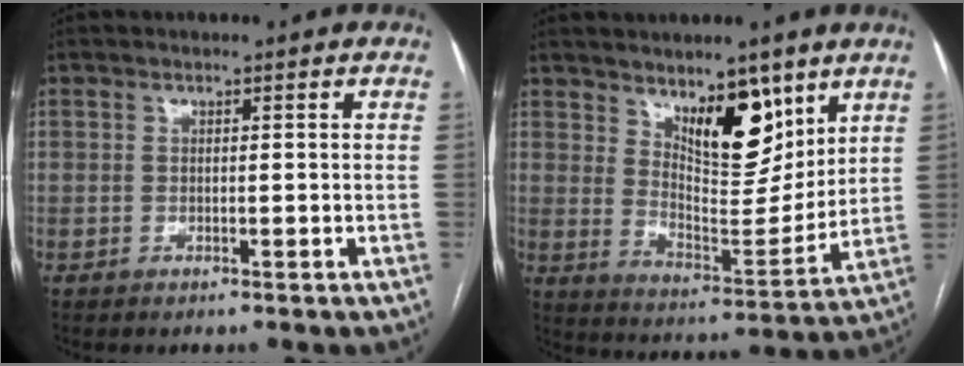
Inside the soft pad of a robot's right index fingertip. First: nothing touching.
{"total": 12.1, "force": [7.2, 4.5, 8.6], "torque": [-0.133, -0.010, 0.131]}